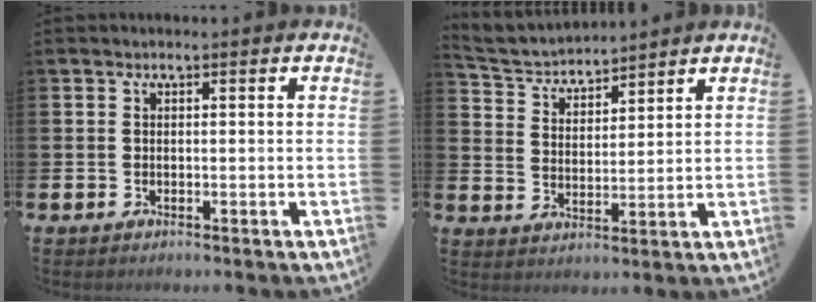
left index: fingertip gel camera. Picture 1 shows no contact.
{"total": 3.9, "force": [3.8, 0.9, 0.0], "torque": [-0.018, -0.030, 0.065]}